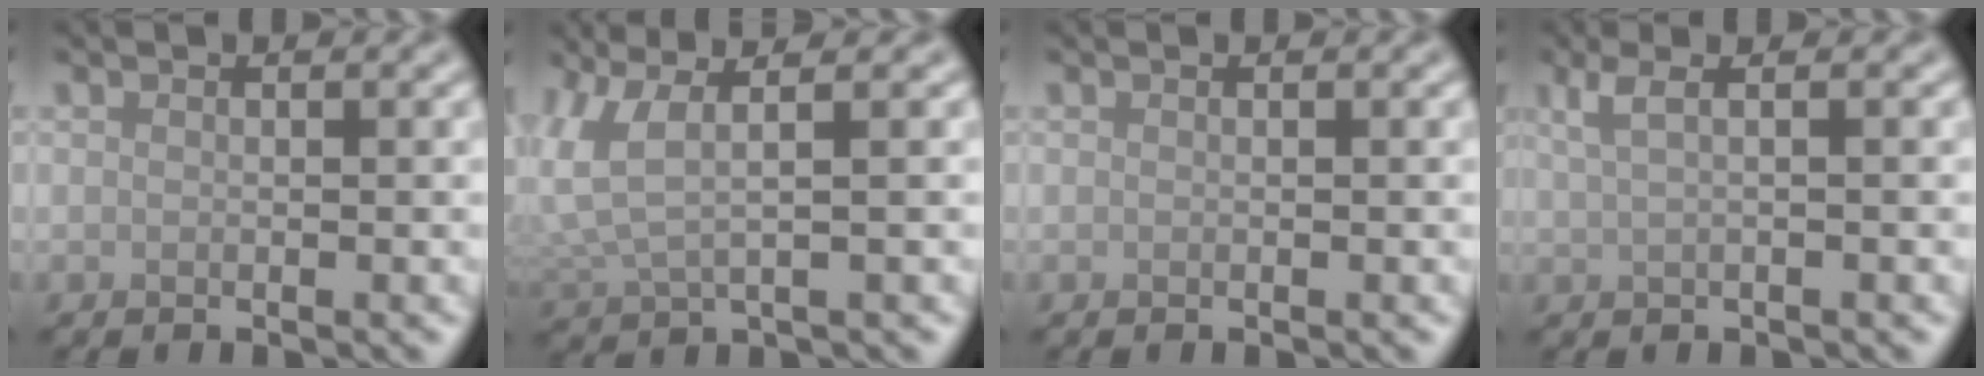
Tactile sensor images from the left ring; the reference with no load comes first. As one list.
[{"total": 4.3, "force": [1.7, 1.2, 3.7], "torque": [-0.096, 0.007, 0.038]}, {"total": 0.0}, {"total": 2.7, "force": [1.2, 1.0, 2.2], "torque": [-0.035, 0.002, 0.010]}]